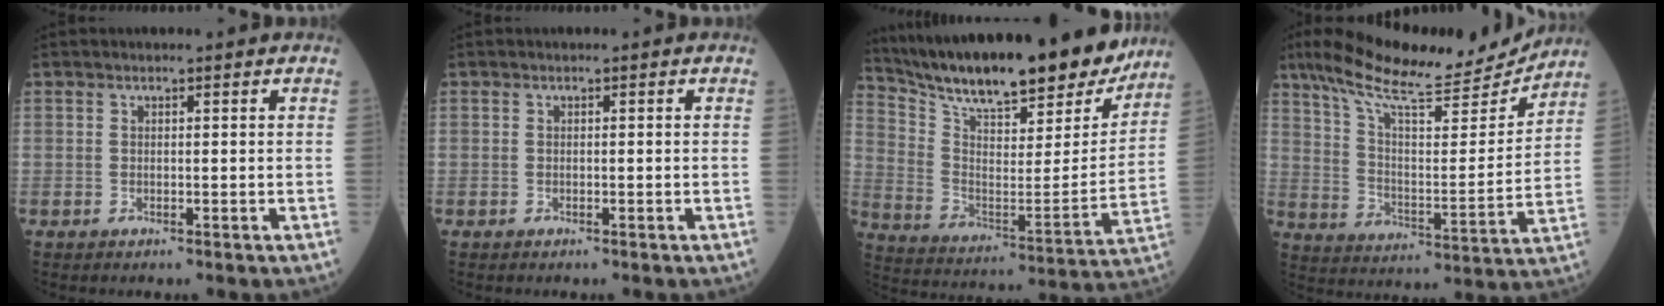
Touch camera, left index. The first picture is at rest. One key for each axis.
{"total": 0.0}
{"total": 26.9, "fx": 23.2, "fy": 4.6, "fz": 12.7, "tx": -0.219, "ty": -0.039, "tz": 0.342}
{"total": 19.5, "fx": 17.0, "fy": 2.7, "fz": 9.2, "tx": -0.161, "ty": -0.002, "tz": 0.265}